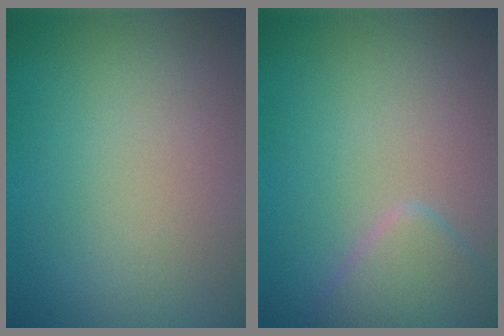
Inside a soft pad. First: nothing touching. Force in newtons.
{"total": 2.8, "press": 2.8, "slide": 0.1}